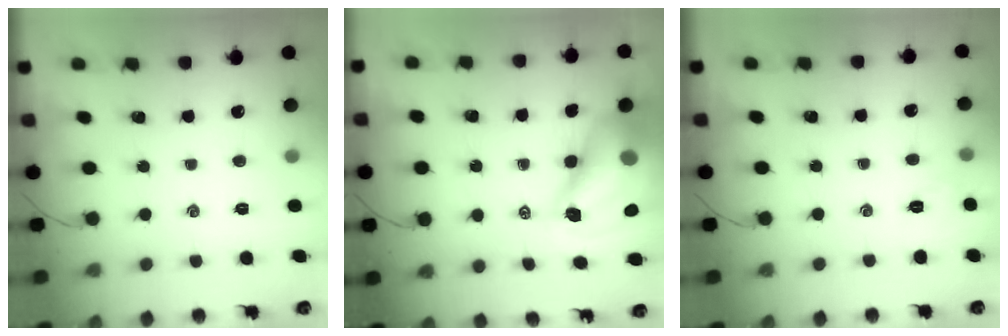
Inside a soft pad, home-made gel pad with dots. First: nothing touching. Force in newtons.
{"total": 15.1, "press": 14.5, "slide": 4.1}
{"total": 2.2, "press": 2.2, "slide": 0.6}